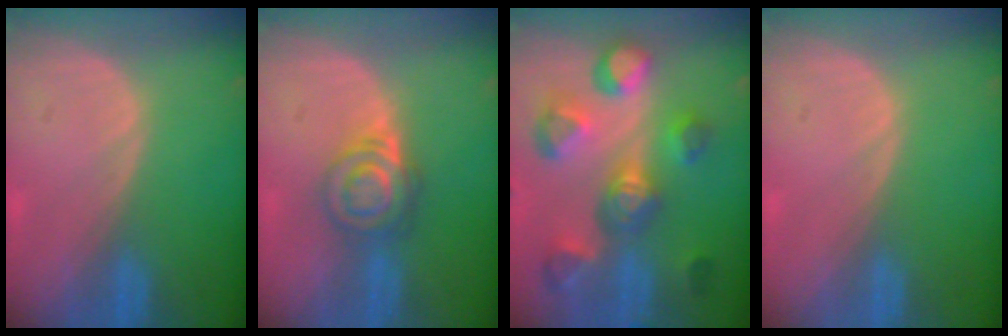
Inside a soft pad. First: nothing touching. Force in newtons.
{"total": 6.5, "press": 5.5, "slide": 3.4}
{"total": 11.0, "press": 10.0, "slide": 4.6}
{"total": 0.0}